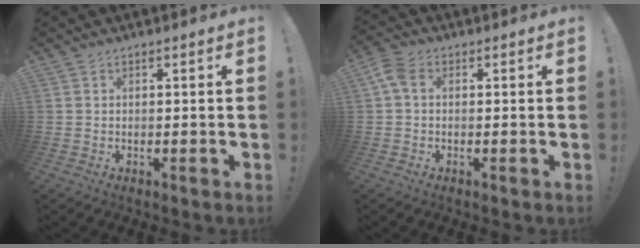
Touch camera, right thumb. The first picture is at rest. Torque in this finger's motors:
{"motor_torque": [0.67, 0.87, 0.41, -0.28, 0.30]}